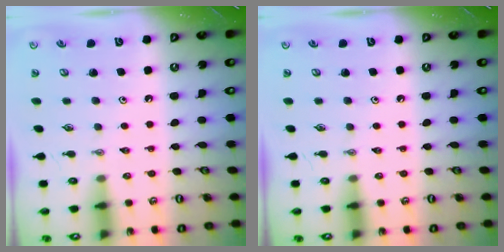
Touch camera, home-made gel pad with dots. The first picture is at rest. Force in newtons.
{"total": 0.0}